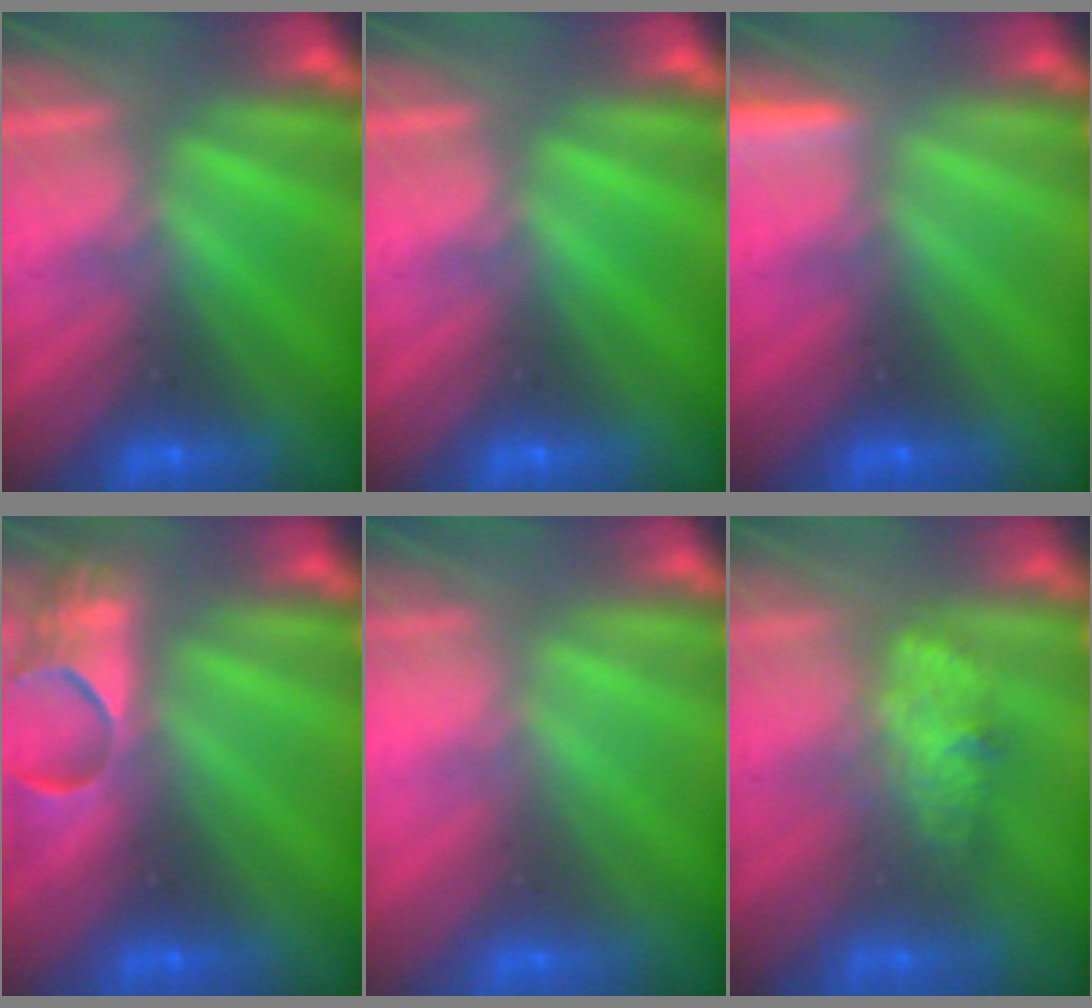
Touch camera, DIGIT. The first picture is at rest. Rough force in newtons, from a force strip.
{"total": 0.0}
{"total": 3.8}
{"total": 4.8}
{"total": 2.4}
{"total": 2.6}